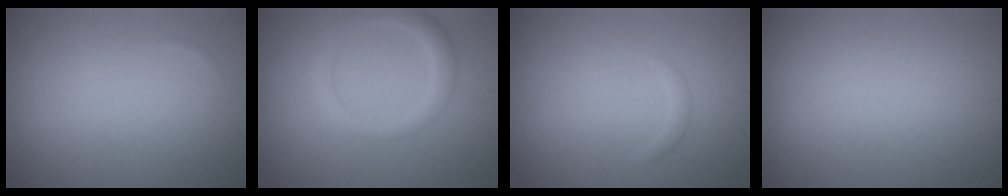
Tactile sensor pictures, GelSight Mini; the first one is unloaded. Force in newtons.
{"total": 2.9, "press": 2.9, "slide": 0.1}
{"total": 0.6, "press": 0.6, "slide": 0.1}
{"total": 0.0}